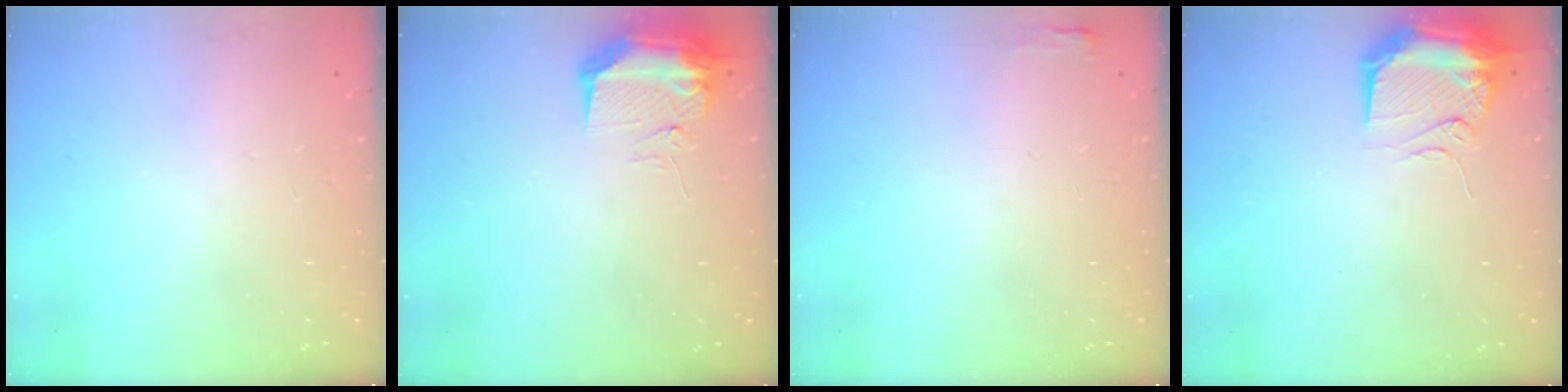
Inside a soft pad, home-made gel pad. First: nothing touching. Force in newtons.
{"total": 9.5, "press": 9.4, "slide": 1.4}
{"total": 2.7, "press": 2.6, "slide": 0.8}
{"total": 14.7, "press": 10.7, "slide": 10.1}